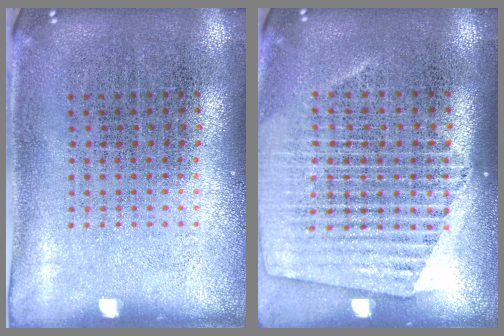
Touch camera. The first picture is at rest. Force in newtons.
{"total": 1.6, "press": 1.5, "slide": 0.6}